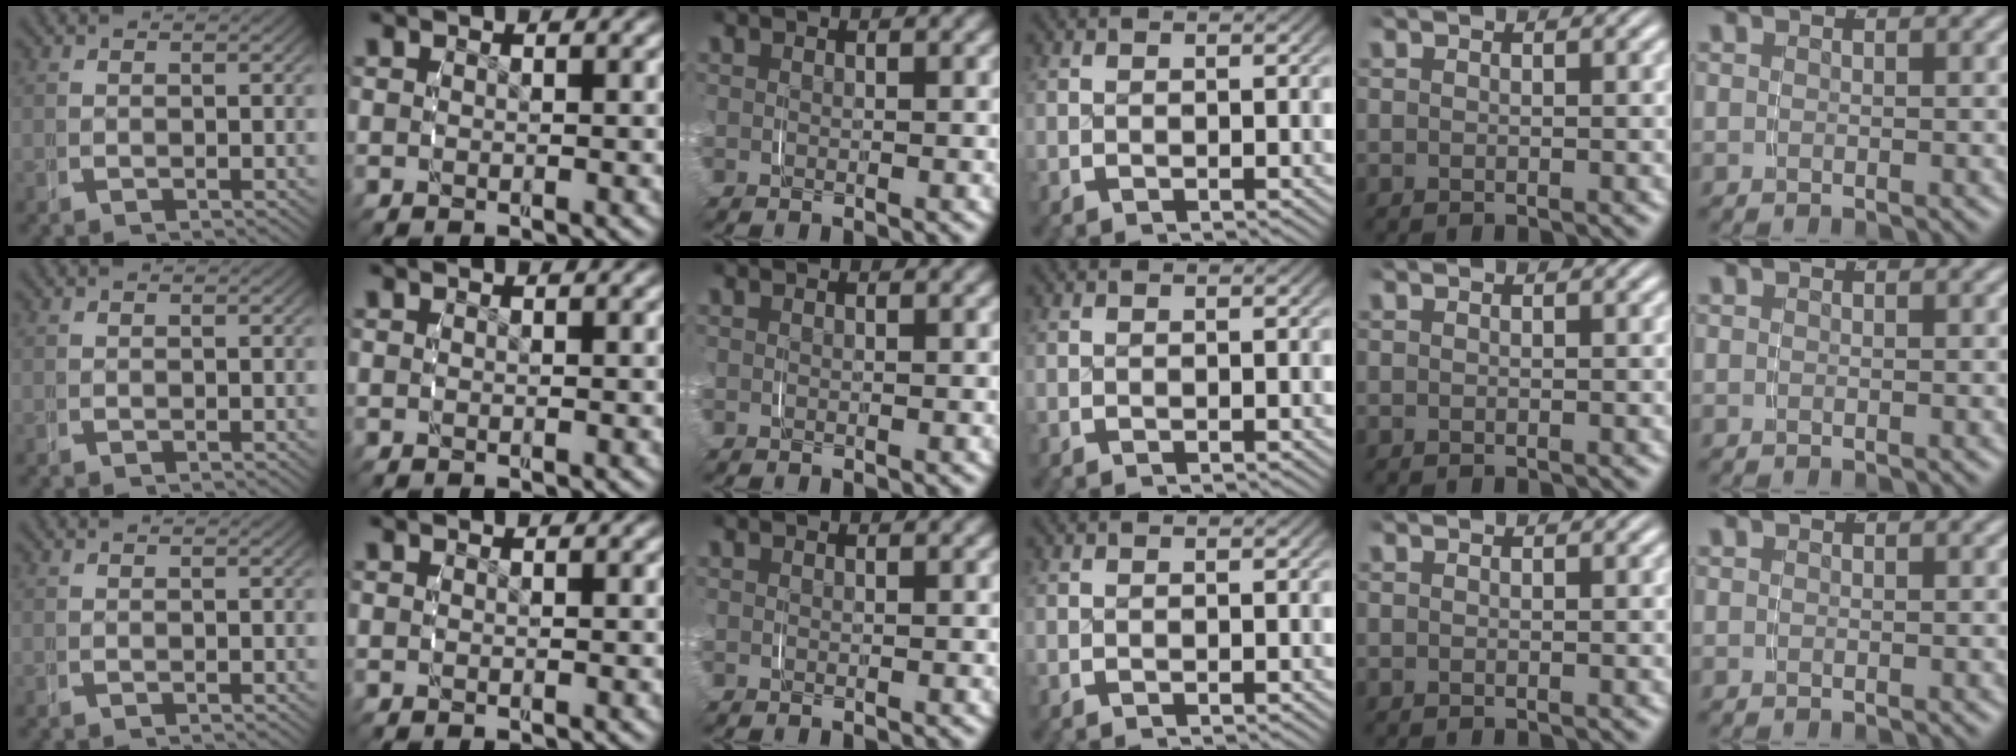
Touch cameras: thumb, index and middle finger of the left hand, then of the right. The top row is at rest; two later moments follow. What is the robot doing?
{"motion": "grasp_and_lifting", "object": "string"}